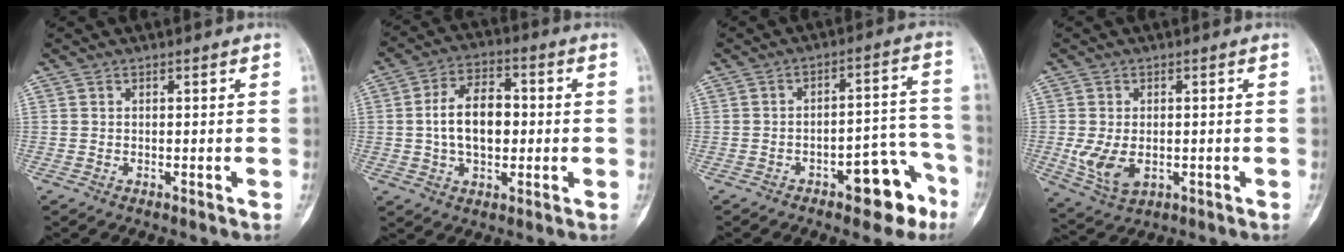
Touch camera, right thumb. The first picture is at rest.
{"total": 11.0, "force": [0.0, 6.8, 8.7], "torque": [-0.129, 0.019, -0.005]}
{"total": 10.6, "force": [-6.1, 4.7, 7.4], "torque": [-0.060, 0.060, -0.077]}
{"total": 7.1, "force": [-1.1, 4.6, 5.4], "torque": [-0.102, -0.007, -0.009]}